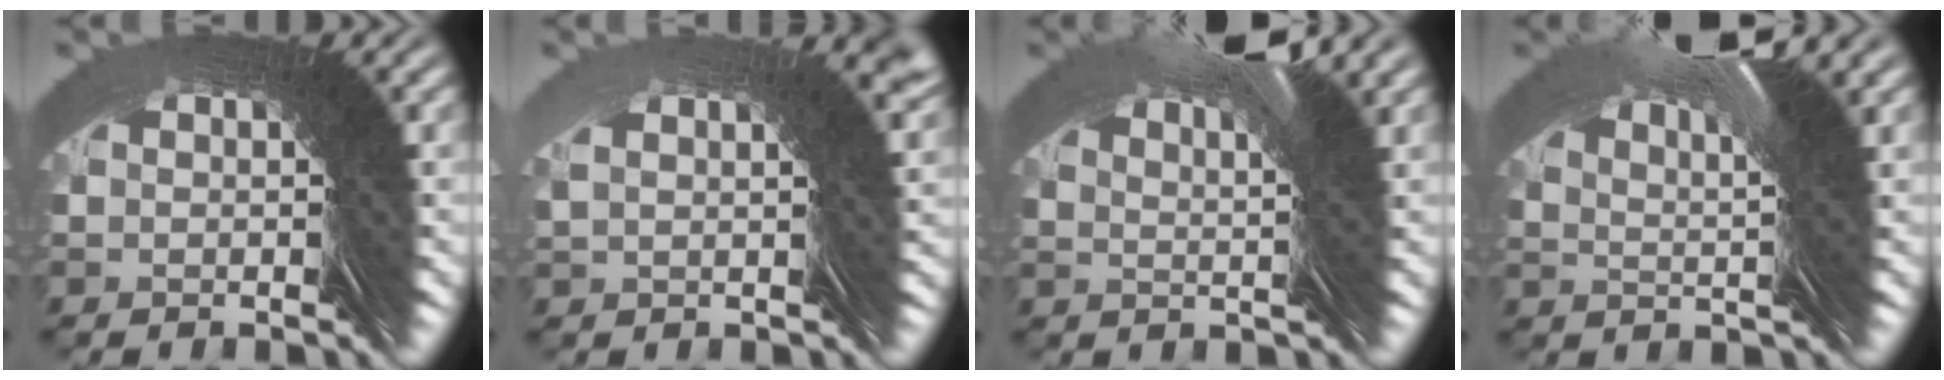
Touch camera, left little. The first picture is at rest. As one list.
[{"total": 4.2, "force": [1.2, -3.8, -1.2], "torque": [0.050, 0.037, 0.013]}, {"total": 7.1, "force": [3.7, -5.9, -1.3], "torque": [0.025, 0.052, 0.057]}, {"total": 6.3, "force": [4.3, -4.5, 1.0], "torque": [-0.002, 0.058, 0.061]}]